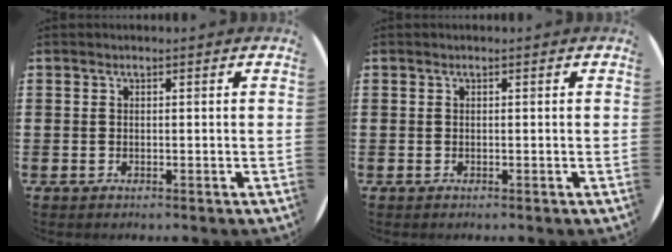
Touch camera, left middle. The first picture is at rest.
{"total": 0.0}